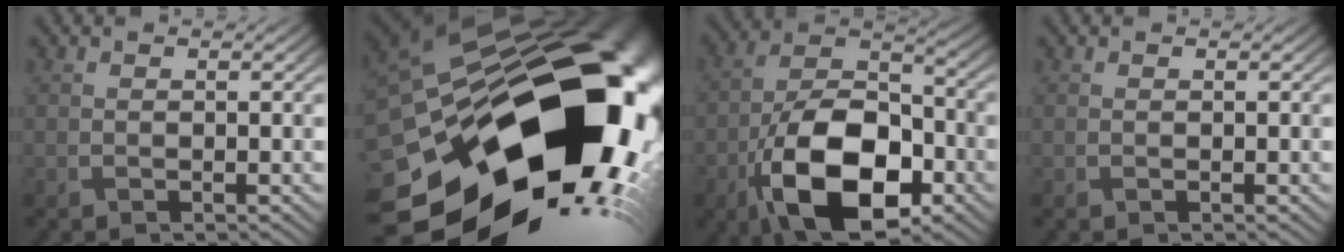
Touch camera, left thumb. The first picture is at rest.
{"total": 22.5, "force": [-8.2, 15.0, 14.6], "torque": [-0.241, -0.070, -0.115]}
{"total": 15.2, "force": [-6.6, 8.1, 11.1], "torque": [-0.211, -0.014, -0.129]}
{"total": 0.0}